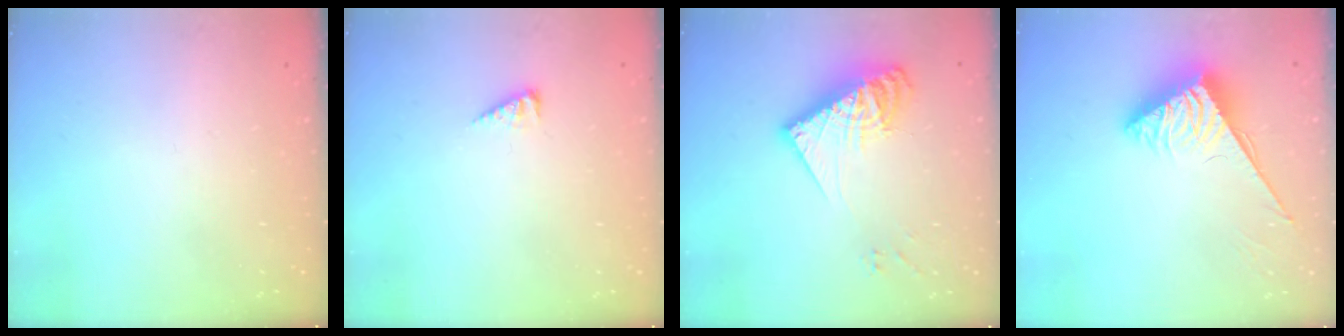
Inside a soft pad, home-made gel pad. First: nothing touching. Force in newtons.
{"total": 3.0, "press": 2.9, "slide": 0.4}
{"total": 14.6, "press": 14.6, "slide": 1.3}
{"total": 3.9, "press": 3.9, "slide": 0.5}